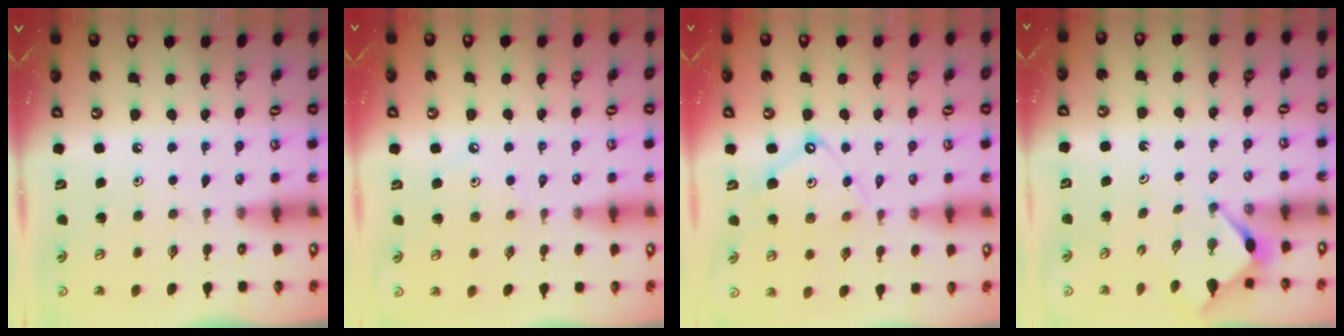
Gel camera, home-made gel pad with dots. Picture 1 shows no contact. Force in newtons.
{"total": 2.8, "press": 2.7, "slide": 0.6}
{"total": 10.4, "press": 10.3, "slide": 1.0}
{"total": 2.9, "press": 2.9, "slide": 0.1}